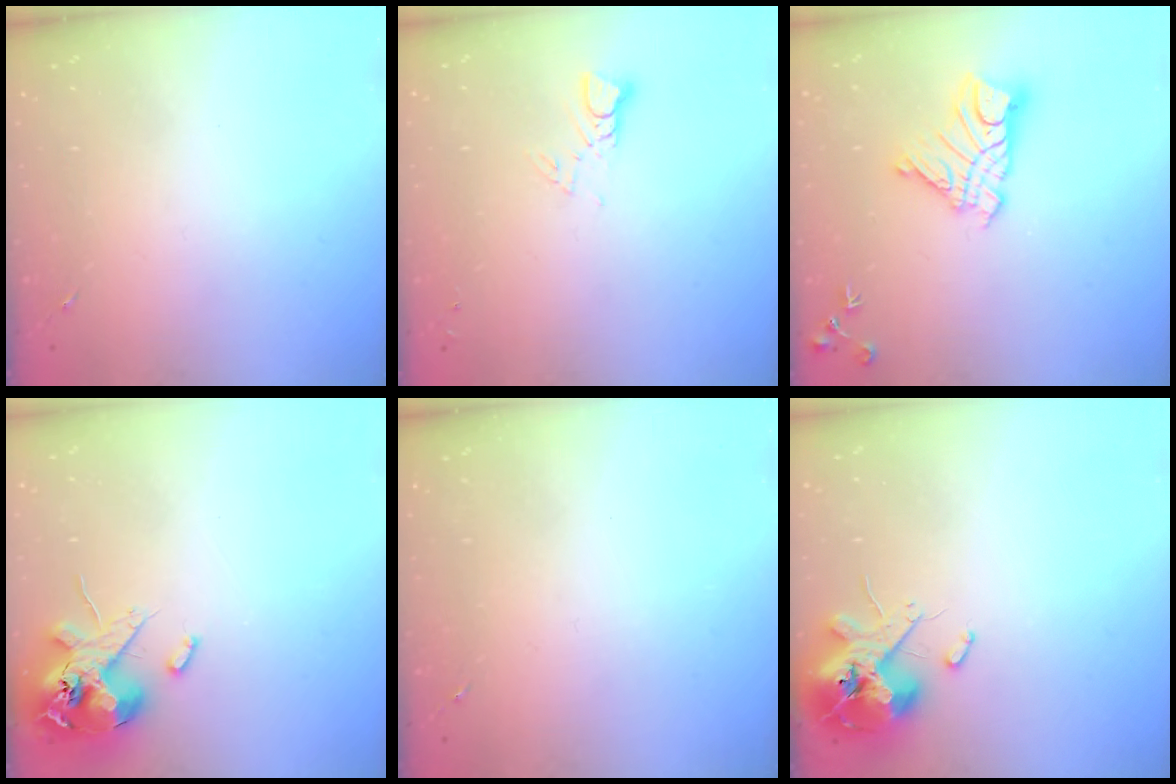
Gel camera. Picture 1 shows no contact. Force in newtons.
{"total": 2.9, "press": 2.9, "slide": 0.2}
{"total": 13.7, "press": 13.6, "slide": 1.2}
{"total": 14.1, "press": 13.9, "slide": 2.5}
{"total": 0.0}
{"total": 13.9, "press": 13.7, "slide": 2.2}